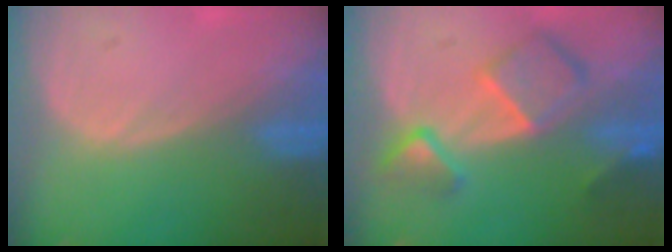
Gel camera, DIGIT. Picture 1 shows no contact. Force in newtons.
{"total": 7.8, "press": 6.8, "slide": 3.9}